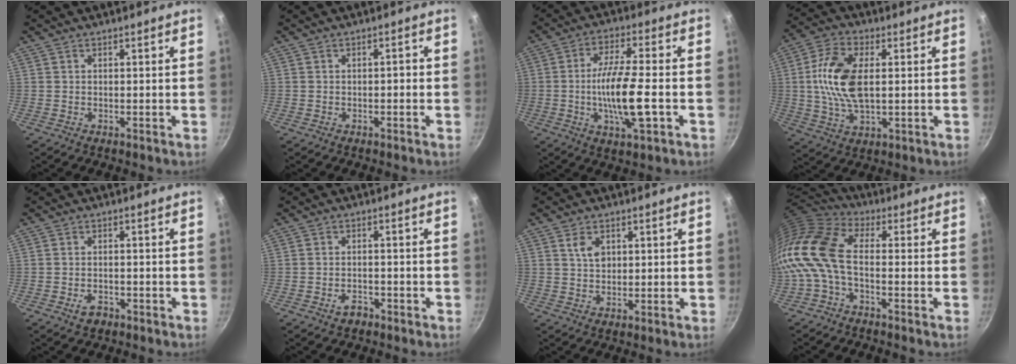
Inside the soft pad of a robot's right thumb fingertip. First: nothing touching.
{"total": 1.1, "force": [-0.4, 0.5, 0.8], "torque": [-0.010, 0.007, -0.004]}
{"total": 12.3, "force": [-2.6, 2.9, 11.7], "torque": [-0.213, 0.012, -0.052]}
{"total": 12.7, "force": [1.3, 6.7, 10.7], "torque": [-0.207, 0.010, 0.021]}
{"total": 2.6, "force": [-1.5, 1.6, 1.4], "torque": [-0.021, 0.013, -0.021]}
{"total": 2.5, "force": [-1.7, 1.3, 1.2], "torque": [-0.012, 0.018, -0.024]}
{"total": 3.6, "force": [1.4, 2.4, 2.3], "torque": [-0.028, -0.004, 0.026]}
{"total": 12.9, "force": [-2.1, 6.7, 10.9], "torque": [-0.228, 0.026, -0.062]}